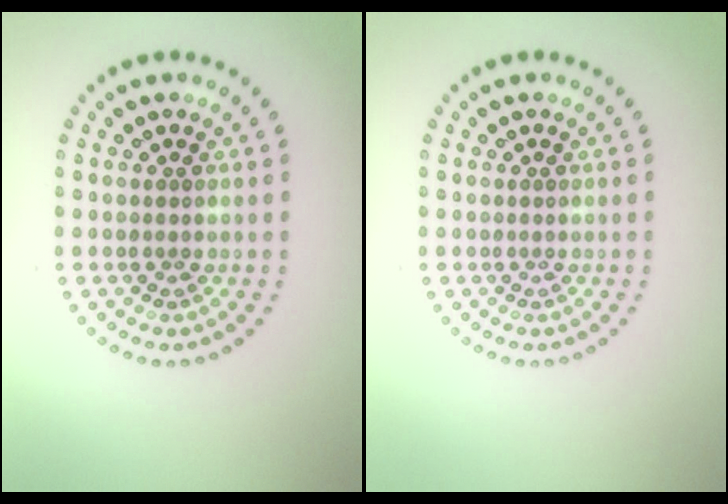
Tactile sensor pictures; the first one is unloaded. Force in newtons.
{"total": 0.0}